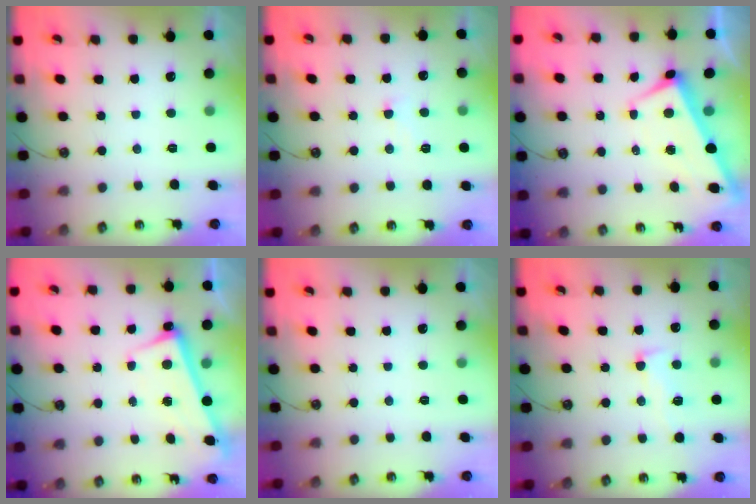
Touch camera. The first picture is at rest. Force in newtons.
{"total": 1.4, "press": 1.3, "slide": 0.6}
{"total": 1.6, "press": 1.2, "slide": 1.0}
{"total": 2.5, "press": 2.4, "slide": 0.6}
{"total": 0.0}
{"total": 5.0, "press": 4.9, "slide": 1.2}